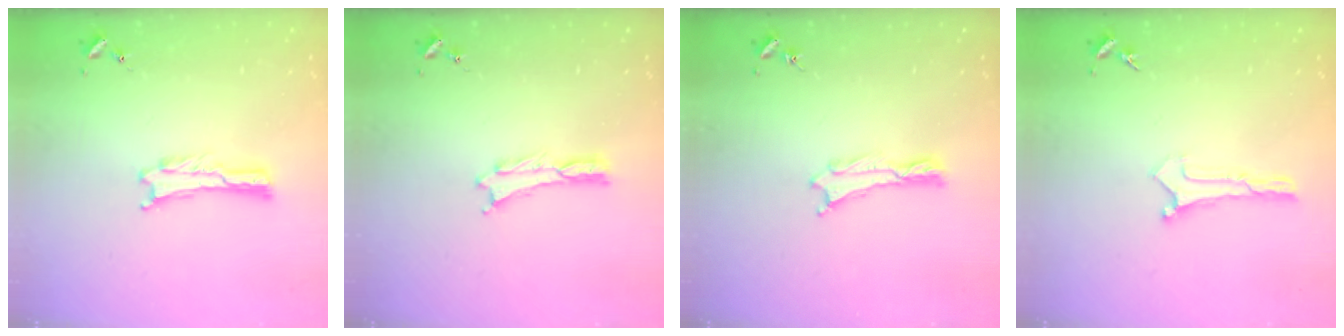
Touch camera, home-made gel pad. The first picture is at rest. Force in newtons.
{"total": 0.0}
{"total": 0.0}
{"total": 0.0}